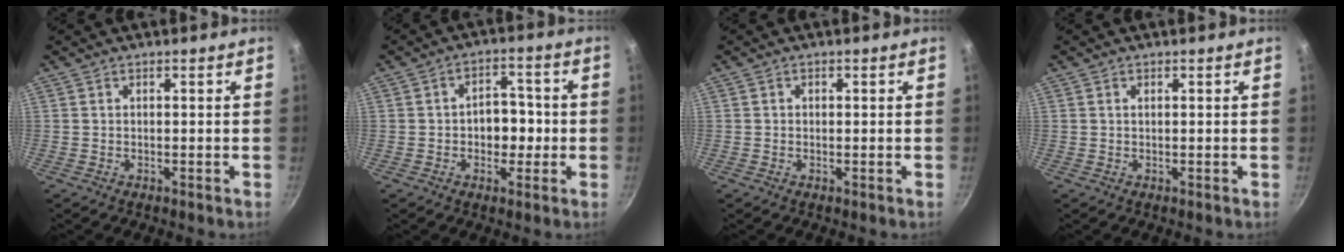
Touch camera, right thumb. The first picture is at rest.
{"total": 6.9, "force": [-0.8, 5.1, 4.6], "torque": [-0.020, 0.016, -0.015]}
{"total": 0.6, "force": [0.1, 0.6, 0.2], "torque": [-0.001, 0.002, 0.001]}
{"total": 0.7, "force": [0.3, 0.4, 0.5], "torque": [-0.009, 0.002, 0.005]}